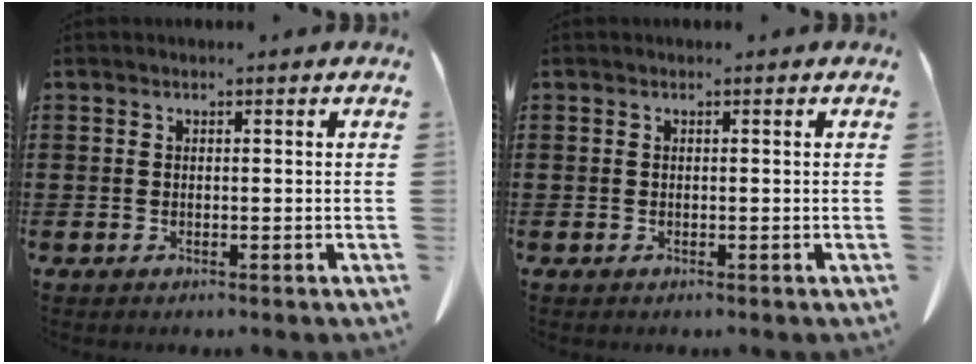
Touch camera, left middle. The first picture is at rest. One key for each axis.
{"total": 0.0}